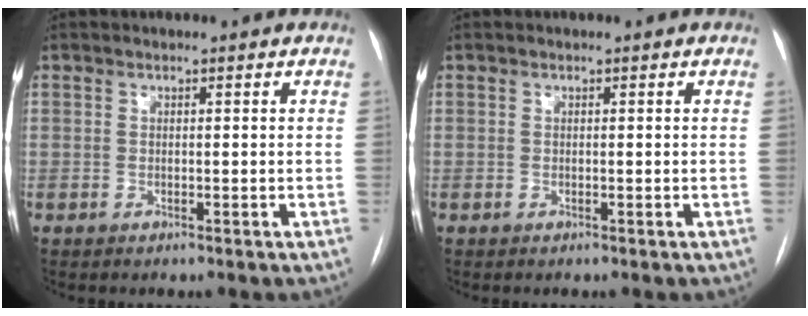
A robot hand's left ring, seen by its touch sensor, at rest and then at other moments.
{"total": 0.0}